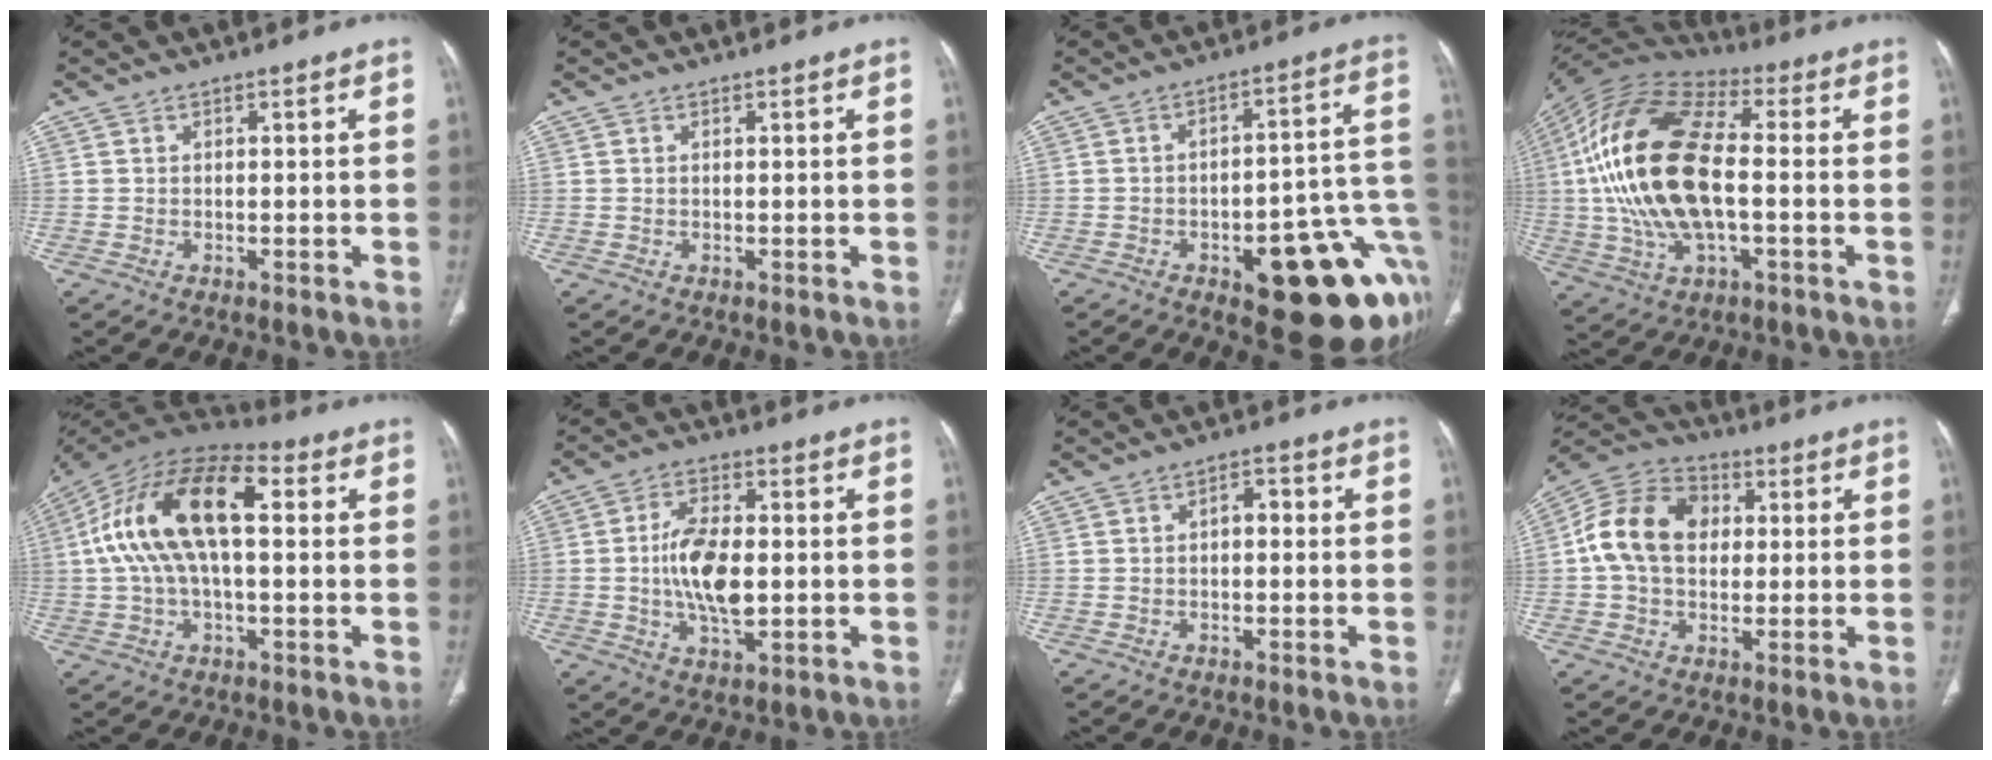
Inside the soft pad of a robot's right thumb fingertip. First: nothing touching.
{"total": 0.0}
{"total": 23.1, "force": [-8.0, 8.5, 19.8], "torque": [-0.165, 0.045, -0.087]}
{"total": 23.6, "force": [-0.5, 11.3, 20.7], "torque": [-0.423, 0.016, -0.011]}
{"total": 19.5, "force": [3.0, 9.4, 16.8], "torque": [-0.306, 0.048, 0.042]}
{"total": 11.1, "force": [-0.5, 5.4, 9.6], "torque": [-0.177, 0.002, -0.009]}
{"total": 2.6, "force": [-0.1, 1.5, 2.1], "torque": [-0.018, 0.011, -0.008]}
{"total": 14.3, "force": [1.6, 10.5, 9.7], "torque": [-0.163, 0.028, 0.019]}